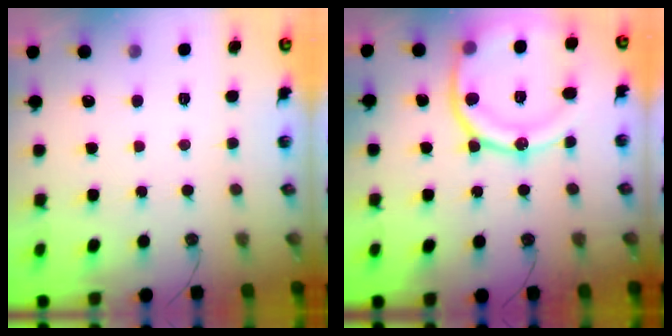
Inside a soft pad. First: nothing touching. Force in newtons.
{"total": 19.9, "press": 19.8, "slide": 2.1}